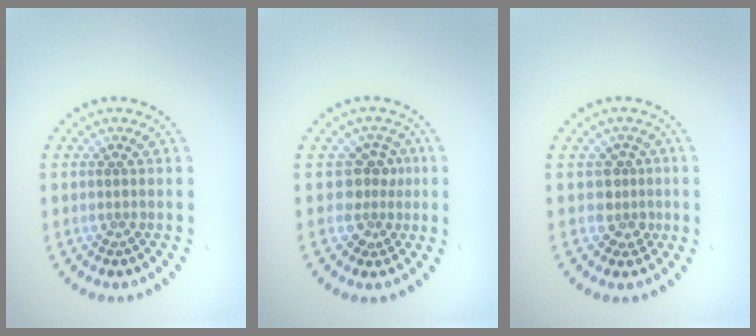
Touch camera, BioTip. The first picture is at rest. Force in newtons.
{"total": 2.7, "press": 2.0, "slide": 1.8}
{"total": 2.1, "press": 1.5, "slide": 1.5}